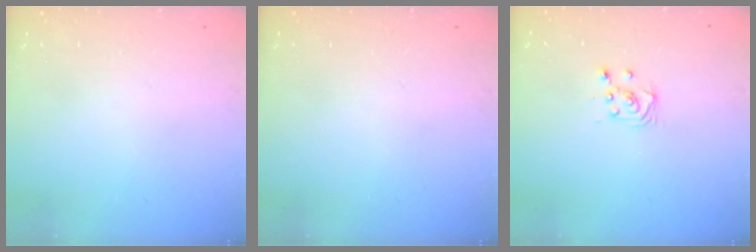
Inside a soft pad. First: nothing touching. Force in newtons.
{"total": 0.0}
{"total": 3.6, "press": 3.6, "slide": 0.3}